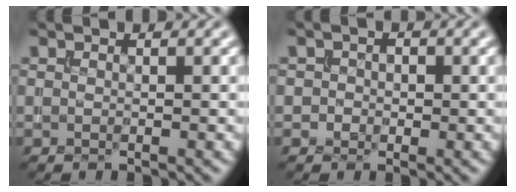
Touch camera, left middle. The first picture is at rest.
{"total": 1.6, "force": [0.2, 1.5, 0.5], "torque": [0.008, 0.000, -0.005]}